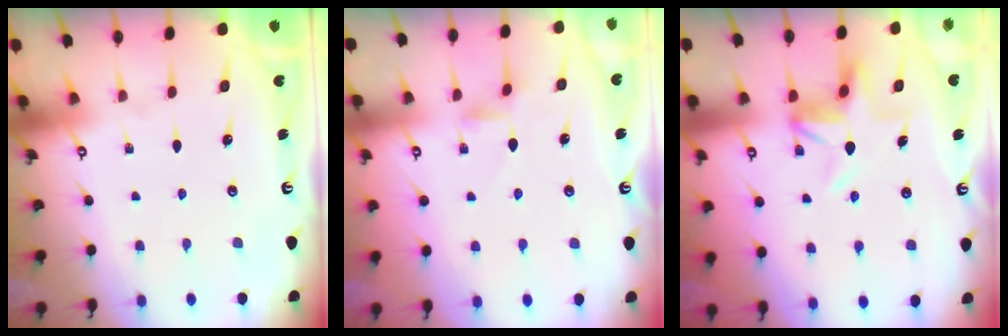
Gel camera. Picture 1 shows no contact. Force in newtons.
{"total": 2.5, "press": 2.5, "slide": 0.4}
{"total": 4.5, "press": 3.9, "slide": 2.2}